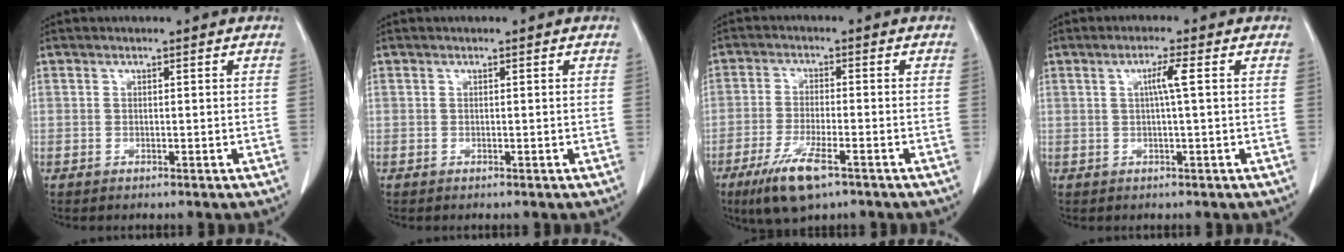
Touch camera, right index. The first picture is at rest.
{"total": 0.0}
{"total": 8.2, "force": [-4.9, 1.7, 6.4], "torque": [-0.129, -0.020, -0.081]}
{"total": 2.8, "force": [0.5, -0.4, 2.8], "torque": [-0.052, 0.001, 0.008]}